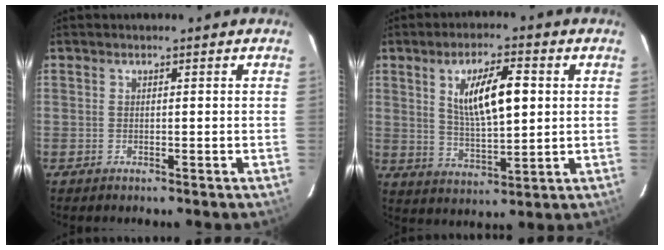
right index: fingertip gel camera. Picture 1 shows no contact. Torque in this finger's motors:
{"motor_torque": [0.86, 0.10, 0.50, 0.09]}